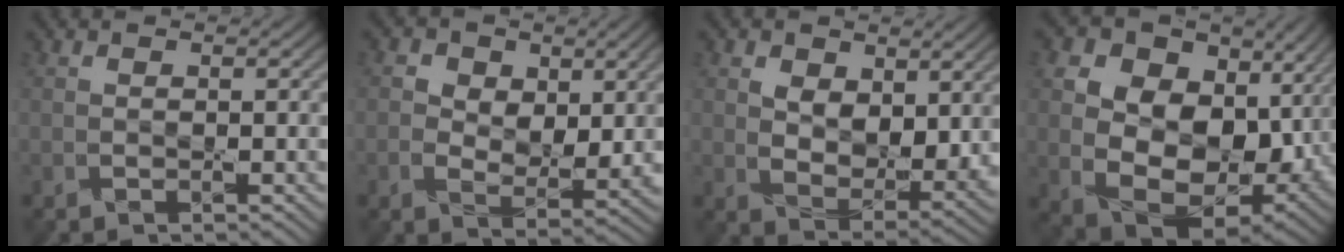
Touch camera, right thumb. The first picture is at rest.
{"total": 5.8, "force": [1.1, 4.1, 3.9], "torque": [-0.071, -0.009, 0.020]}
{"total": 7.4, "force": [2.6, 4.6, 5.1], "torque": [-0.103, -0.016, 0.046]}
{"total": 18.5, "force": [3.3, 13.7, 12.0], "torque": [-0.261, -0.010, 0.103]}